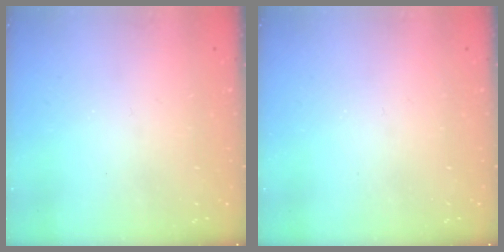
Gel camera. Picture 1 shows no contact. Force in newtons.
{"total": 0.0}